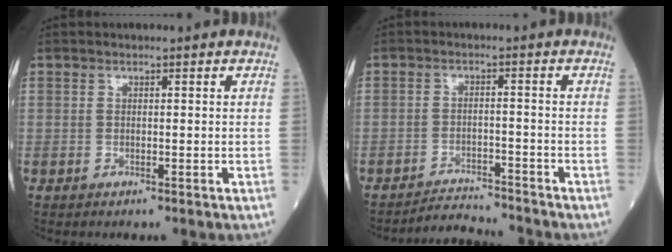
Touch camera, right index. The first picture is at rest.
{"total": 4.7, "force": [-4.7, -0.3, -0.3], "torque": [0.004, -0.004, -0.078]}